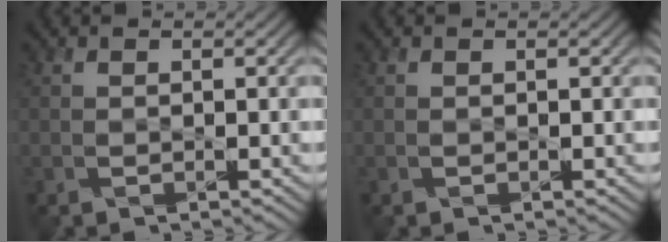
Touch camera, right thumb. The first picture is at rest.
{"total": 0.0}